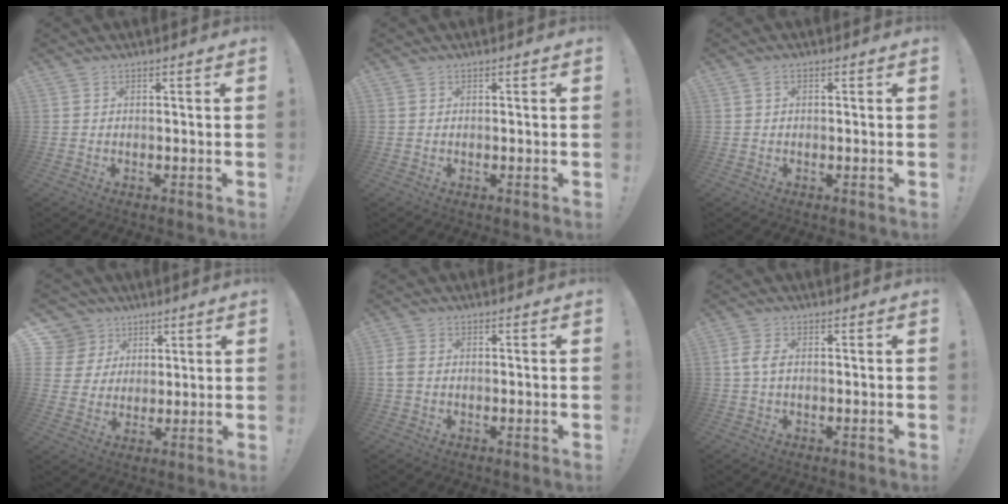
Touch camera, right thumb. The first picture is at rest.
{"total": 0.0}
{"total": 0.9, "force": [-0.1, 0.5, 0.7], "torque": [-0.011, 0.000, -0.002]}
{"total": 8.0, "force": [3.4, 7.1, 1.3], "torque": [-0.023, -0.024, 0.073]}
{"total": 3.0, "force": [-0.3, 2.0, 2.3], "torque": [-0.058, 0.005, -0.006]}
{"total": 3.6, "force": [-0.1, 1.7, 3.2], "torque": [-0.074, 0.005, -0.004]}